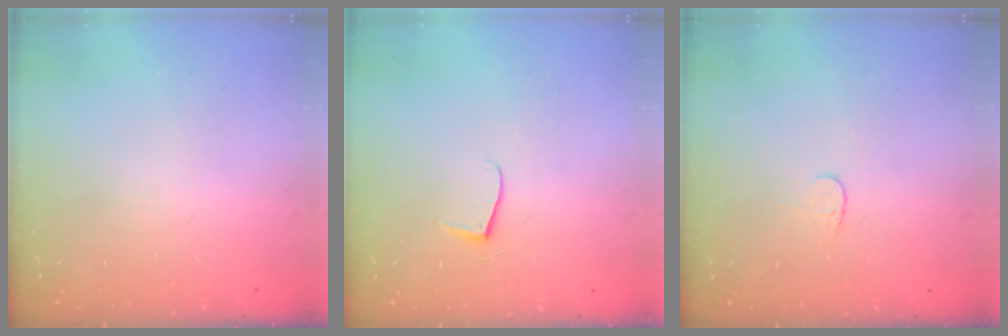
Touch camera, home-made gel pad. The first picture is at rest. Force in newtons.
{"total": 5.2, "press": 5.2, "slide": 0.5}
{"total": 3.6, "press": 3.6, "slide": 0.3}